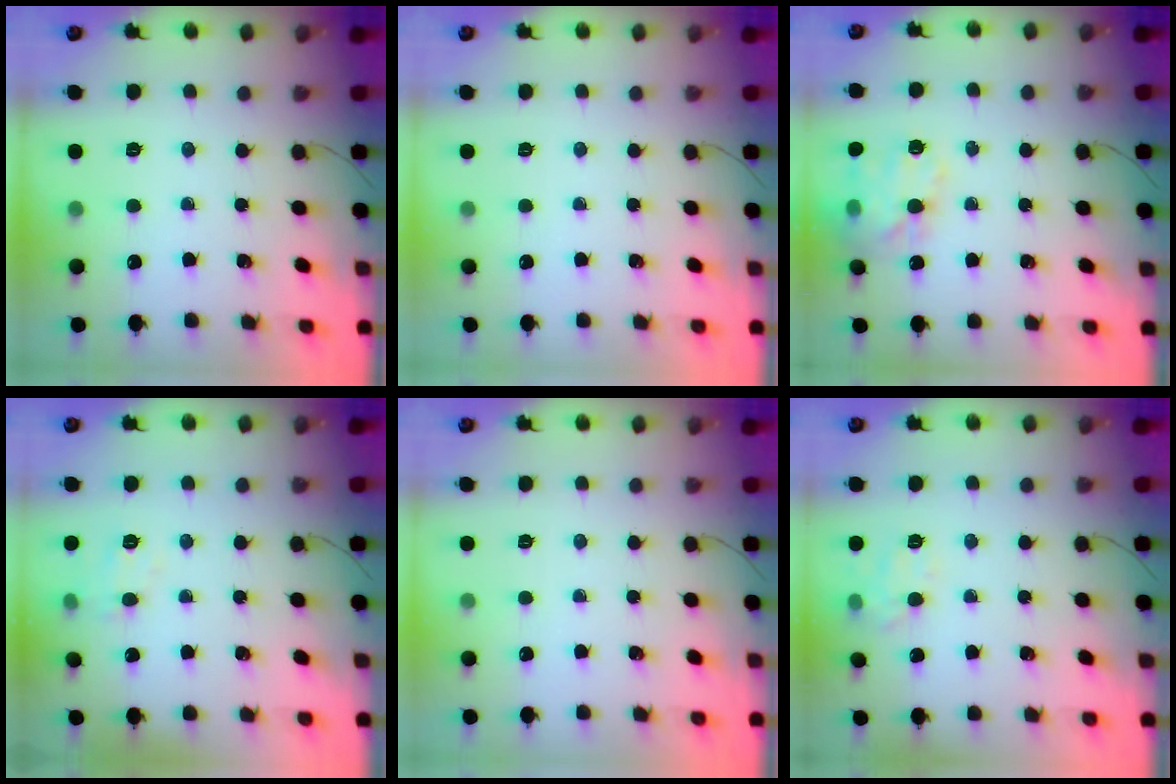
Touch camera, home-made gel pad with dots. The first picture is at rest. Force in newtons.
{"total": 0.0}
{"total": 15.9, "press": 15.8, "slide": 2.3}
{"total": 7.2, "press": 7.1, "slide": 1.4}
{"total": 0.0}
{"total": 8.9, "press": 8.8, "slide": 1.2}